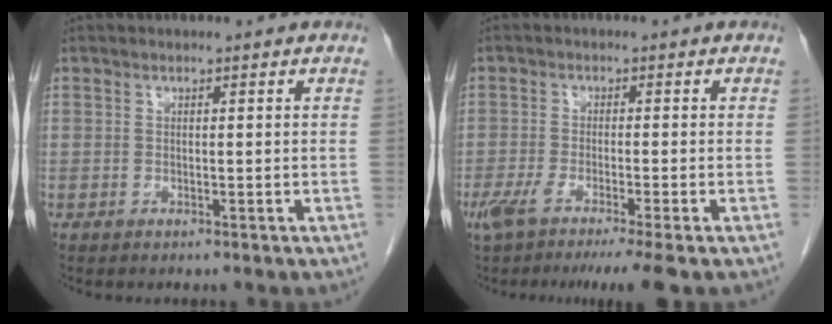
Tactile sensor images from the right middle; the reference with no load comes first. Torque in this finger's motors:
{"motor_torque": [1.24, -0.89, 0.30, 0.11]}